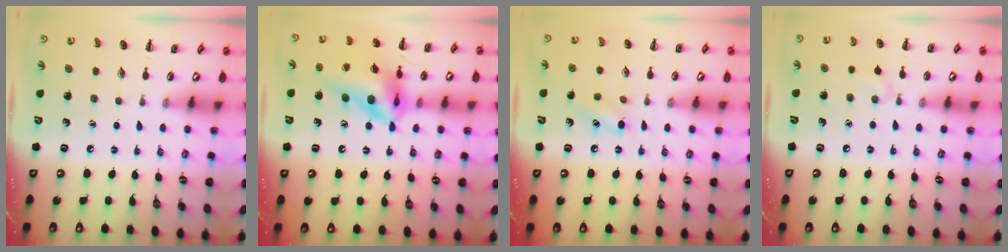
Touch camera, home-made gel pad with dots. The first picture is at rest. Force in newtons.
{"total": 16.8, "press": 16.2, "slide": 4.4}
{"total": 4.3, "press": 4.1, "slide": 1.3}
{"total": 4.2, "press": 3.9, "slide": 1.5}